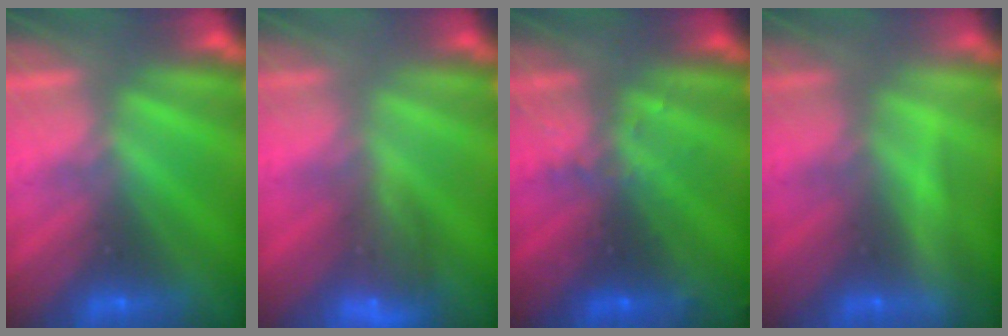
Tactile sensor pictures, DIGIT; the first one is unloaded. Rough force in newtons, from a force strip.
{"total": 7.7}
{"total": 2.8}
{"total": 2.2}